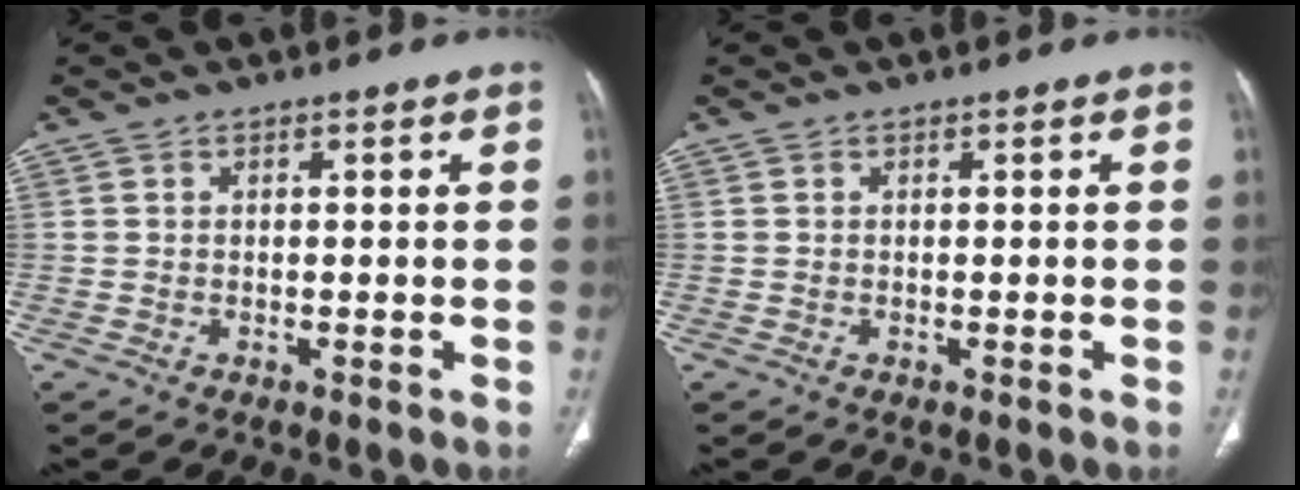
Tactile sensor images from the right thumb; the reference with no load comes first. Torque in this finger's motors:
{"motor_torque": [0.03, 0.03, 0.00, 0.00, 0.00]}